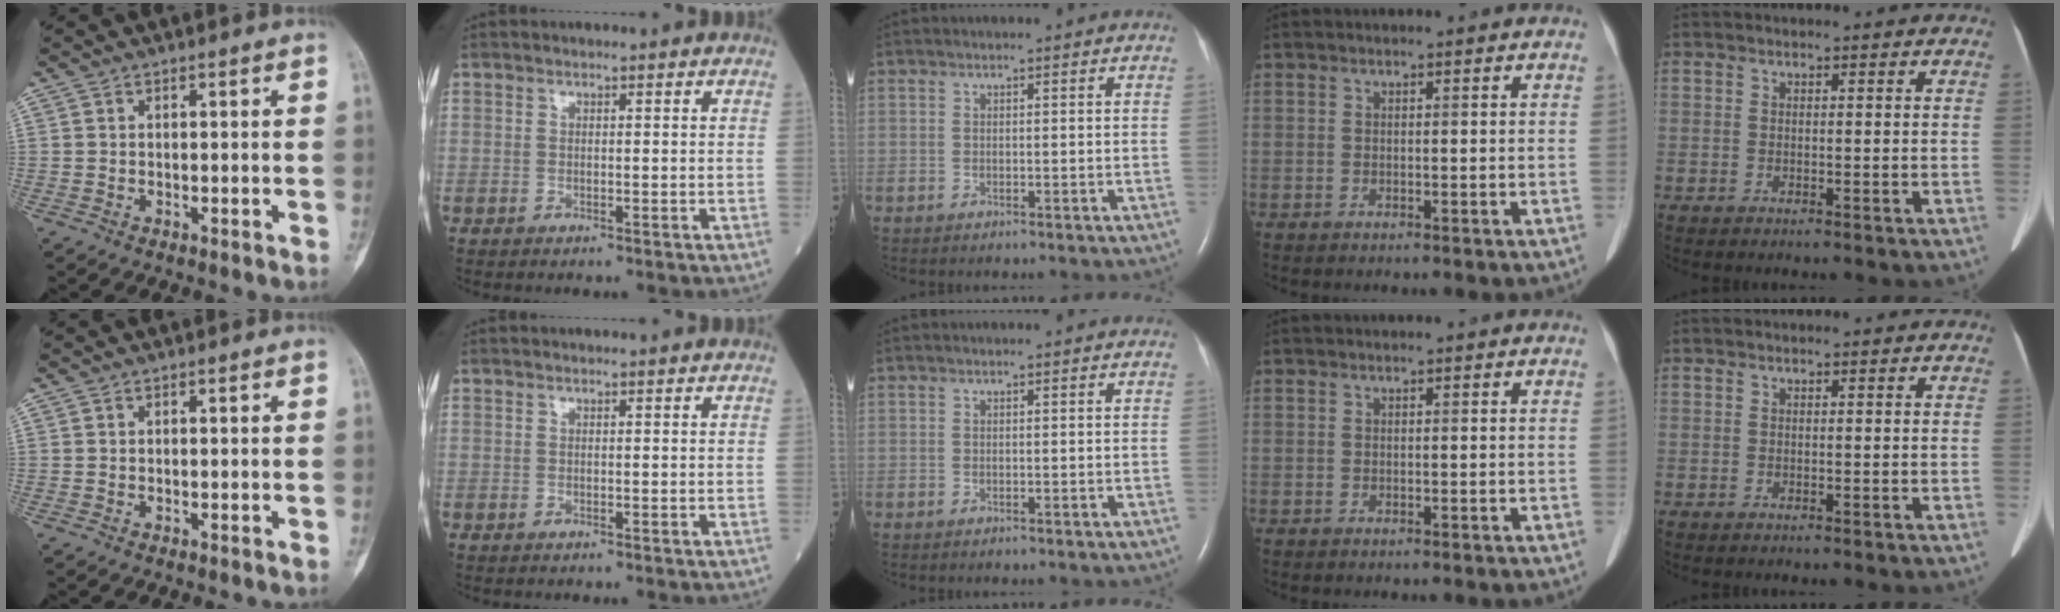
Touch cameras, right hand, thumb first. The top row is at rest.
{}